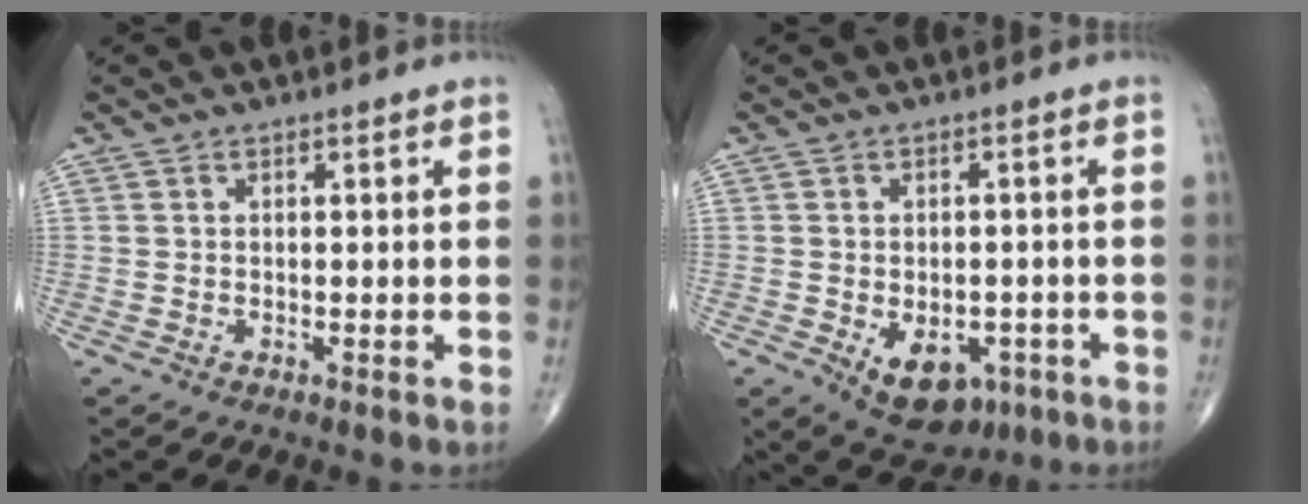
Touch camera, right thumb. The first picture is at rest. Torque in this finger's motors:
{"motor_torque": [-0.12, 0.41, 0.36, 0.19, 0.04]}